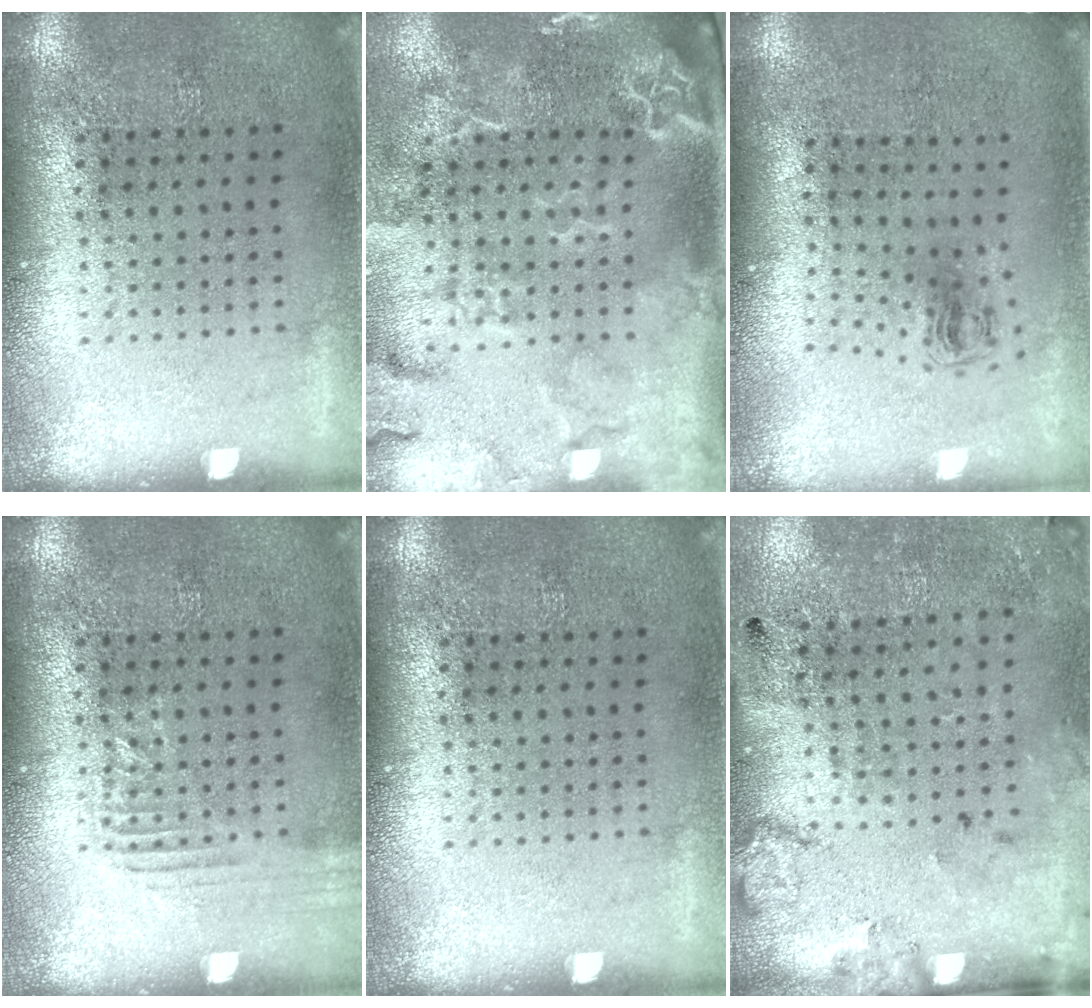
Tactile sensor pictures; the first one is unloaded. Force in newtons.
{"total": 2.9, "press": 2.4, "slide": 1.7}
{"total": 0.6, "press": 0.3, "slide": 0.6}
{"total": 1.3, "press": 1.3, "slide": 0.2}
{"total": 0.0}
{"total": 2.2, "press": 1.4, "slide": 1.7}